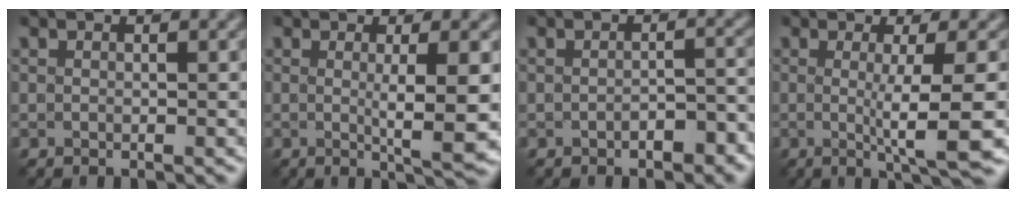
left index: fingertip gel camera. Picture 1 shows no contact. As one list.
[{"total": 5.2, "force": [-0.1, 0.7, 5.2], "torque": [-0.077, -0.007, 0.002]}, {"total": 2.5, "force": [-1.4, 0.9, 1.9], "torque": [-0.034, 0.002, -0.015]}, {"total": 6.7, "force": [-0.6, 1.1, 6.6], "torque": [-0.098, -0.008, -0.005]}]